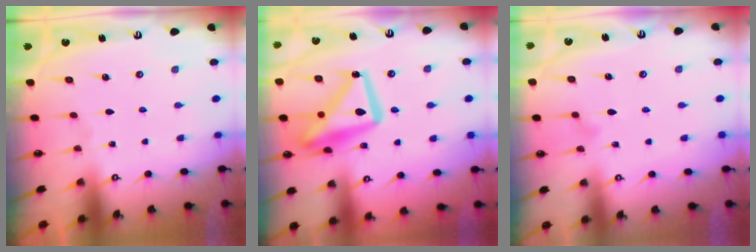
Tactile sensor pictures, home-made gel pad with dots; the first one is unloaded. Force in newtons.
{"total": 17.5, "press": 17.4, "slide": 1.8}
{"total": 6.4, "press": 6.4, "slide": 0.4}